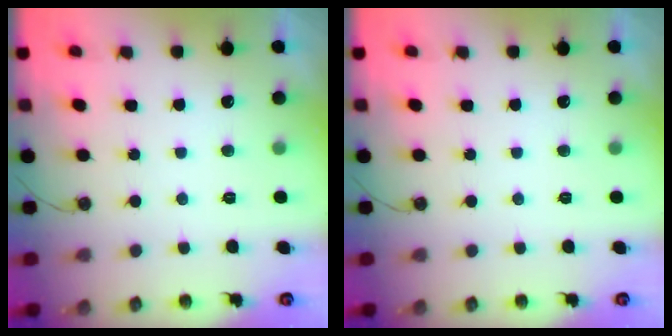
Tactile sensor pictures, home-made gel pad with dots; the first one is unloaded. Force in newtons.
{"total": 0.0}